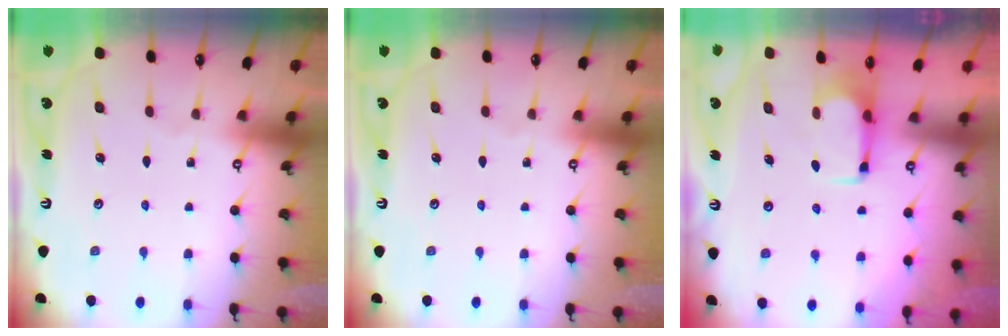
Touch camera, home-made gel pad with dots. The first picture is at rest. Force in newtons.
{"total": 0.0}
{"total": 2.8, "press": 2.8, "slide": 0.5}